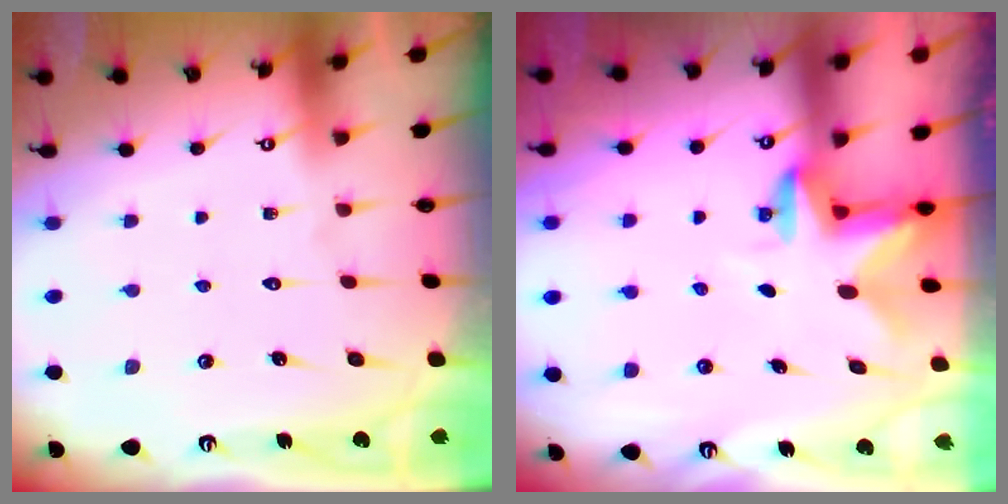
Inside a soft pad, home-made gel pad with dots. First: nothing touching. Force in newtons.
{"total": 2.7, "press": 2.6, "slide": 0.5}